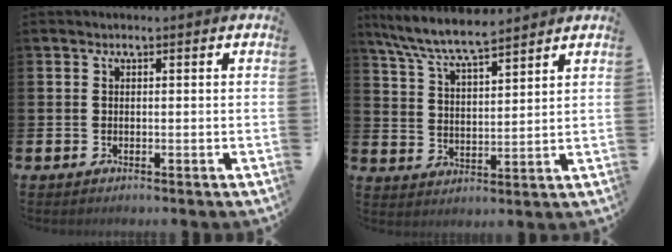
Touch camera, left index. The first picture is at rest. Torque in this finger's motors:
{"motor_torque": [0.08, -0.26, 0.74, 0.21]}